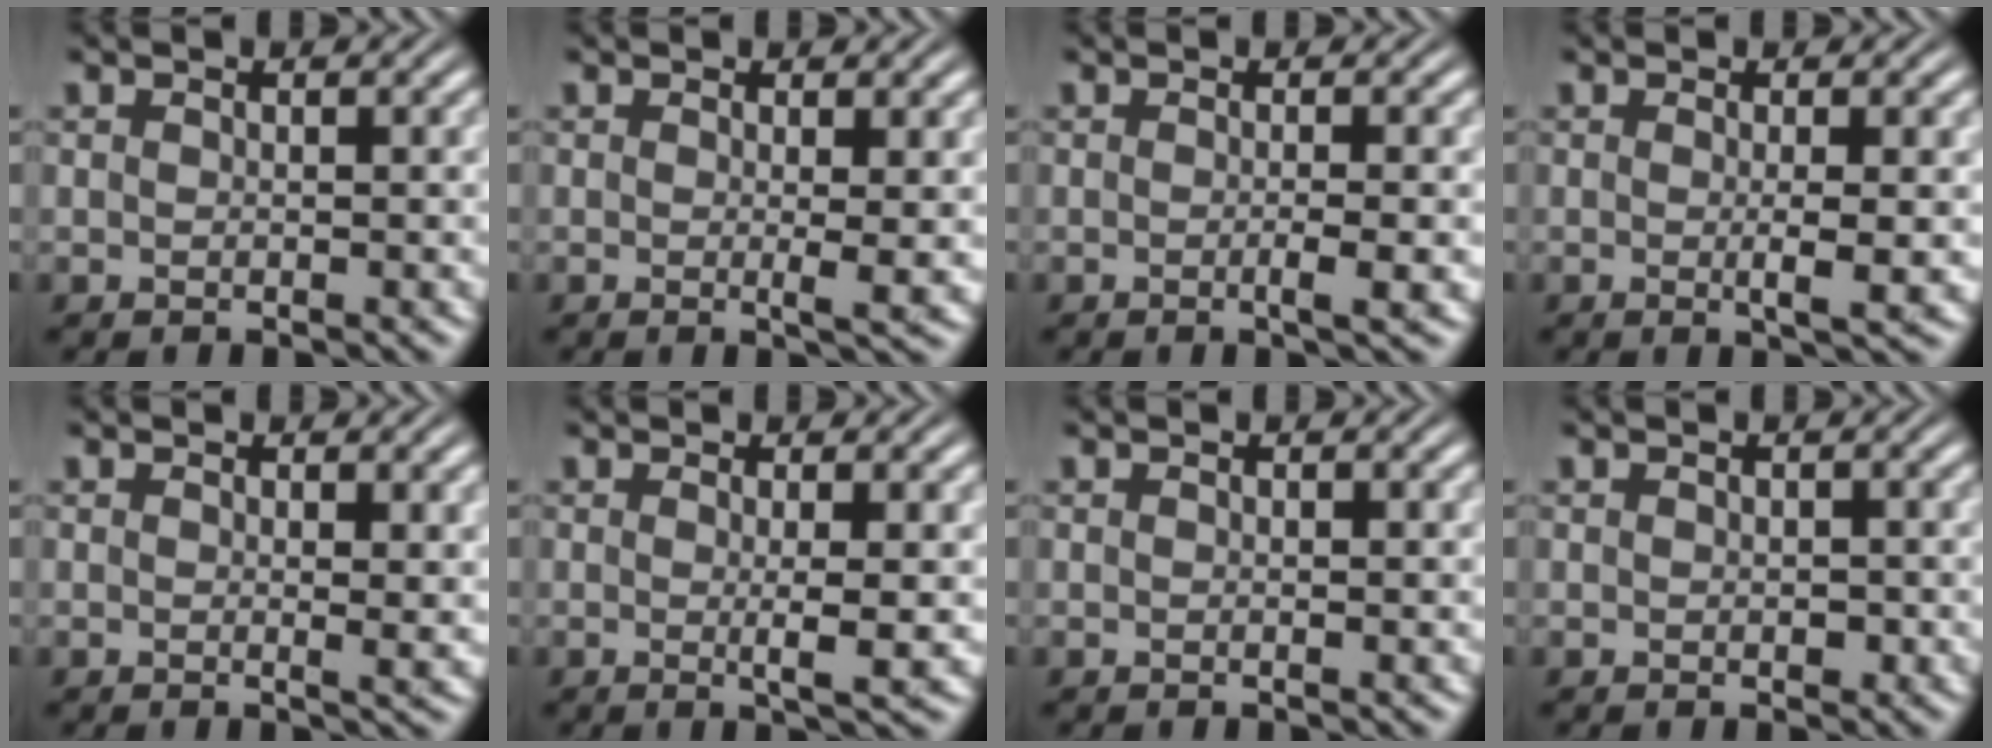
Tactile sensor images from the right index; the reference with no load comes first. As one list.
[{"total": 1.7, "force": [0.3, -0.2, 1.6], "torque": [-0.027, -0.008, 0.003]}, {"total": 1.3, "force": [-0.4, -0.2, 1.3], "torque": [-0.022, 0.000, -0.011]}, {"total": 2.1, "force": [-0.1, -0.2, 2.1], "torque": [-0.037, -0.008, -0.003]}, {"total": 1.1, "force": [0.5, -0.3, 0.9], "torque": [-0.013, -0.007, 0.007]}, {"total": 2.2, "force": [0.2, -0.3, 2.2], "torque": [-0.039, -0.010, 0.002]}, {"total": 0.0}, {"total": 0.7, "force": [-0.2, 0.5, 0.4], "torque": [-0.010, -0.007, -0.001]}]